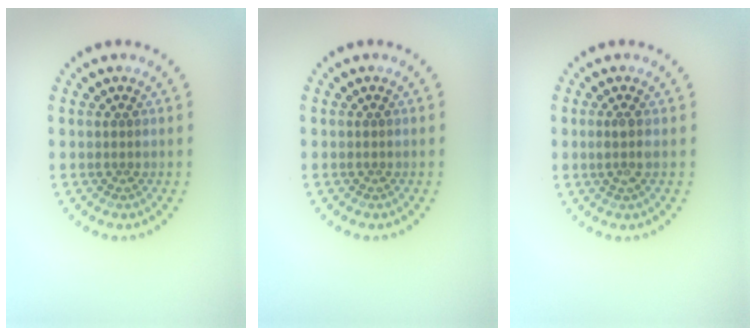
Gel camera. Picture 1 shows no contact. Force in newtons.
{"total": 0.0}
{"total": 1.3, "press": 1.1, "slide": 0.7}